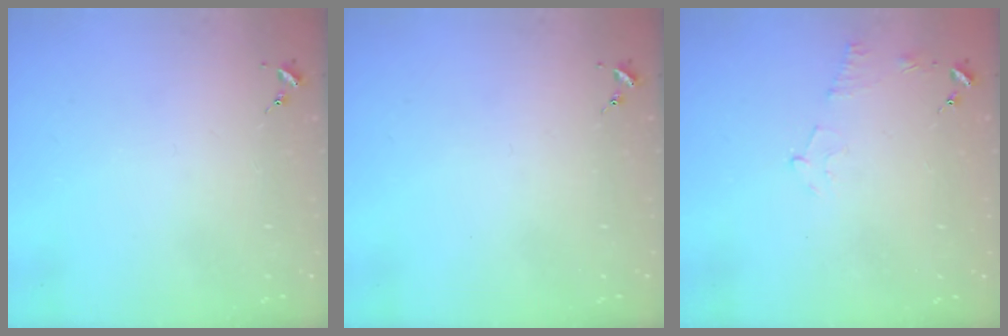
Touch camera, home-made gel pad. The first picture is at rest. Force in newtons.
{"total": 0.0}
{"total": 4.7, "press": 4.5, "slide": 1.4}